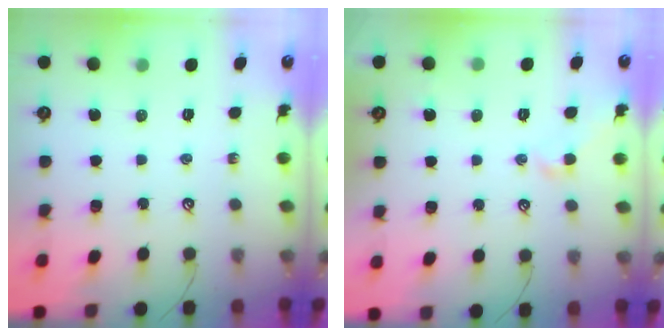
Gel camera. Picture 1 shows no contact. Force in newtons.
{"total": 2.9, "press": 2.9, "slide": 0.7}